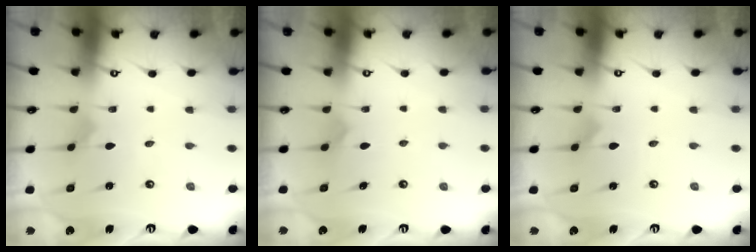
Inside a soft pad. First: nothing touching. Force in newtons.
{"total": 5.2, "press": 5.1, "slide": 0.4}
{"total": 0.0}